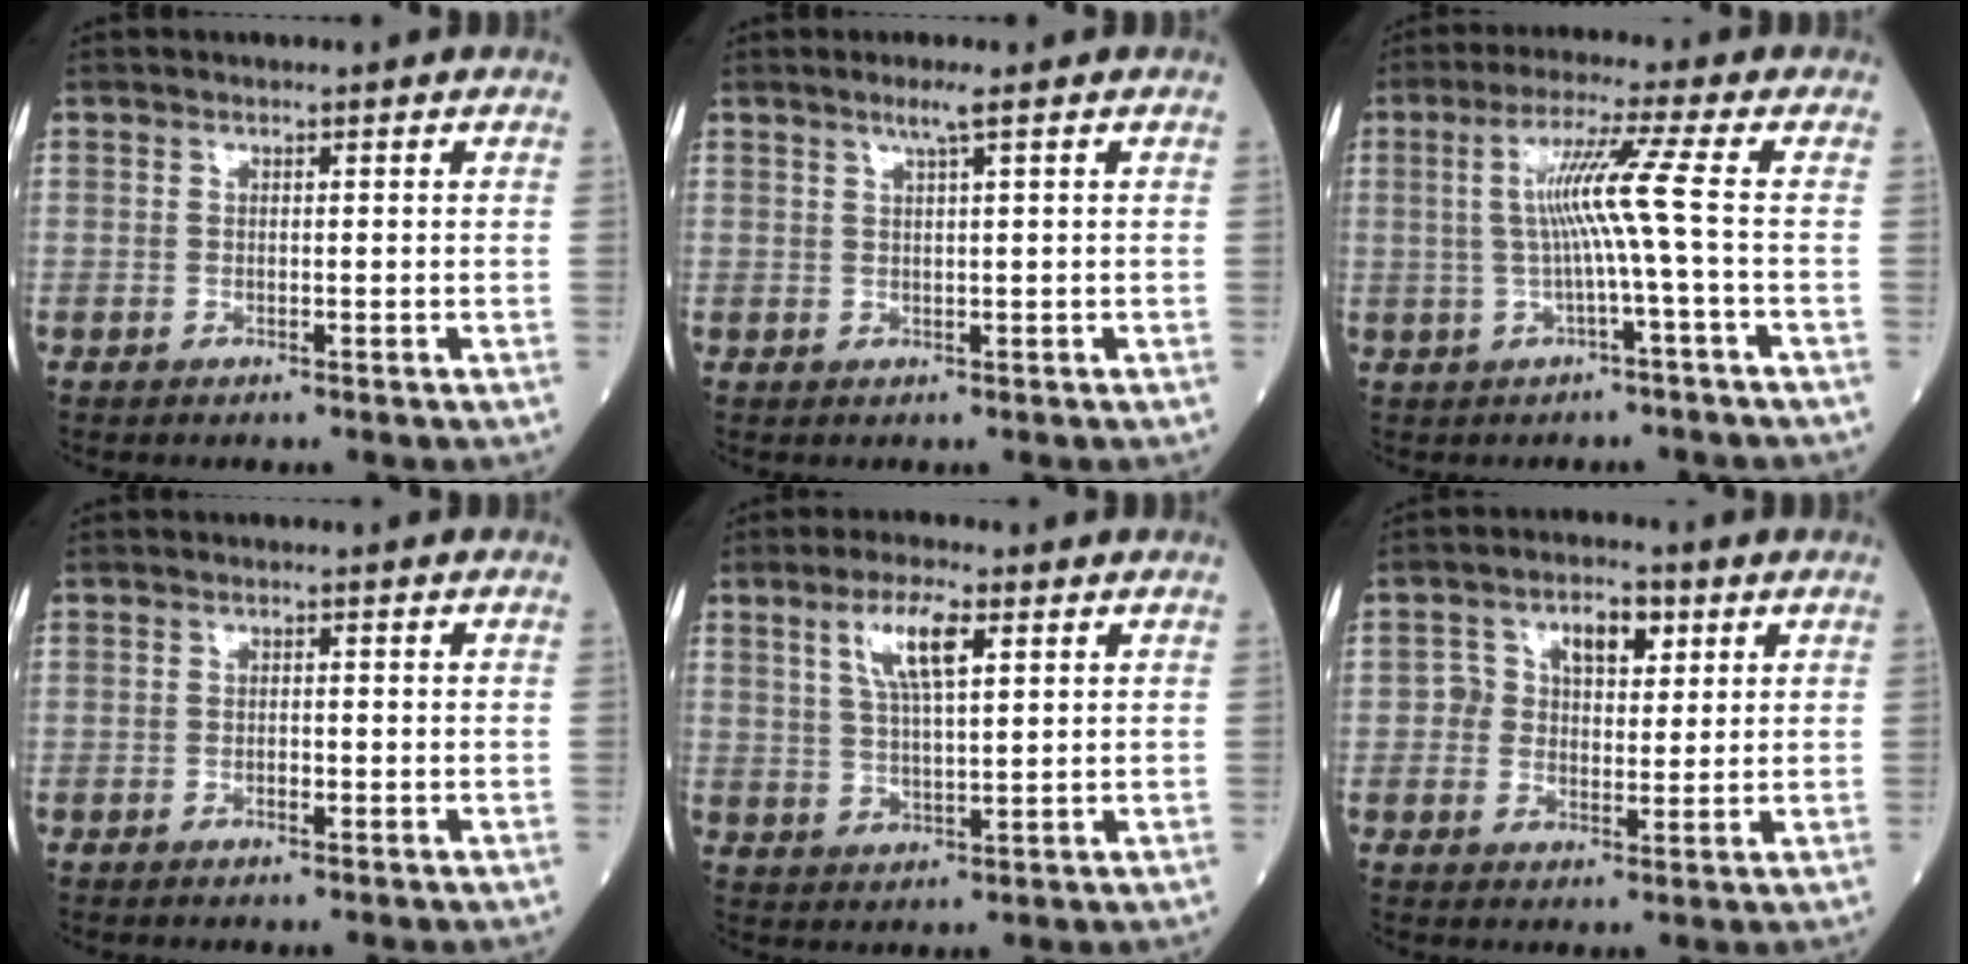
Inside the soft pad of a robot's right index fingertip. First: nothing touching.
{"total": 2.0, "force": [1.2, -0.5, 1.6], "torque": [-0.035, -0.002, 0.024]}
{"total": 7.0, "force": [-0.2, -1.9, 6.7], "torque": [-0.131, 0.013, 0.004]}
{"total": 1.1, "force": [-0.5, 0.3, 0.9], "torque": [-0.016, 0.001, -0.009]}
{"total": 7.2, "force": [3.2, 1.5, 6.2], "torque": [-0.121, 0.008, 0.061]}
{"total": 6.3, "force": [2.0, 4.0, 4.4], "torque": [-0.064, 0.020, 0.034]}